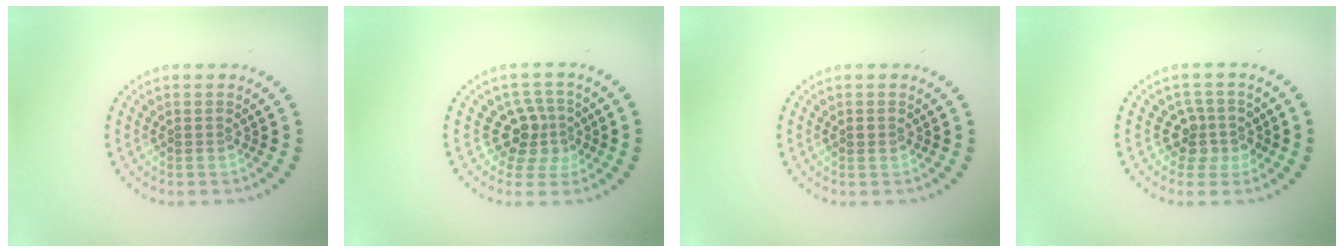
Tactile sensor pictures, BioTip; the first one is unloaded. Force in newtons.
{"total": 3.0, "press": 2.3, "slide": 2.0}
{"total": 0.8, "press": 0.8, "slide": 0.0}
{"total": 2.5, "press": 1.9, "slide": 1.6}